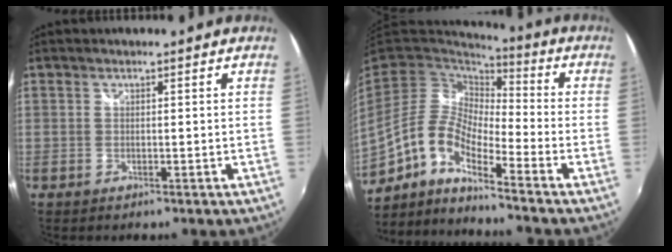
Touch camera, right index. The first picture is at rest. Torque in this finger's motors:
{"motor_torque": [0.32, -0.44, 0.59, 0.12]}